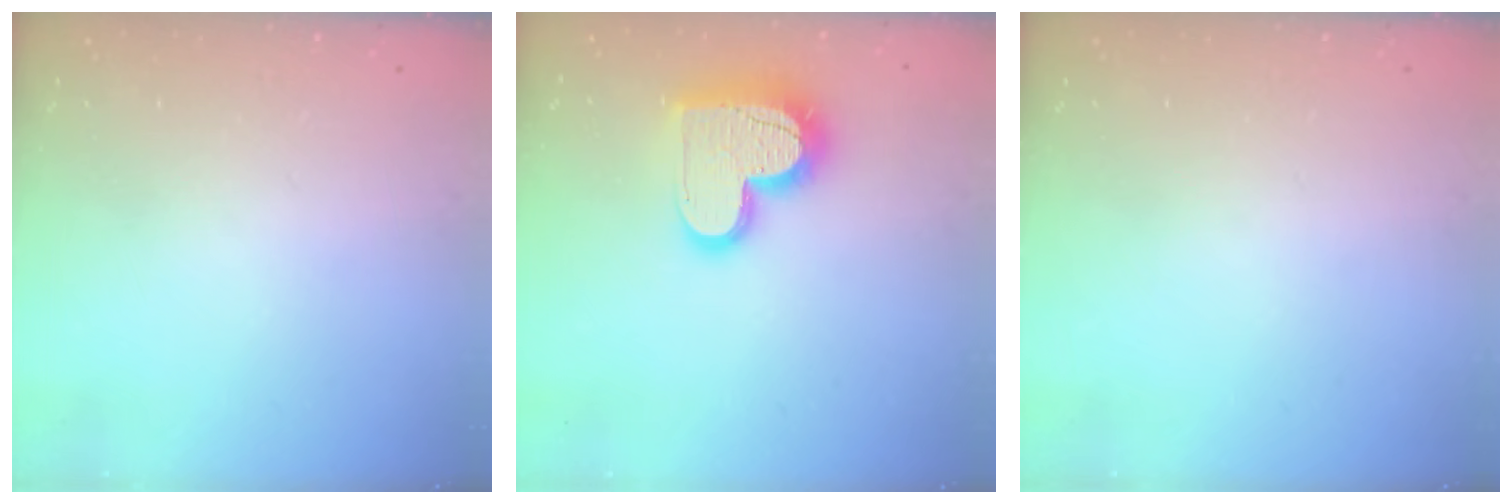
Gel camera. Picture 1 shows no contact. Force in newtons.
{"total": 16.1, "press": 16.1, "slide": 1.3}
{"total": 0.0}